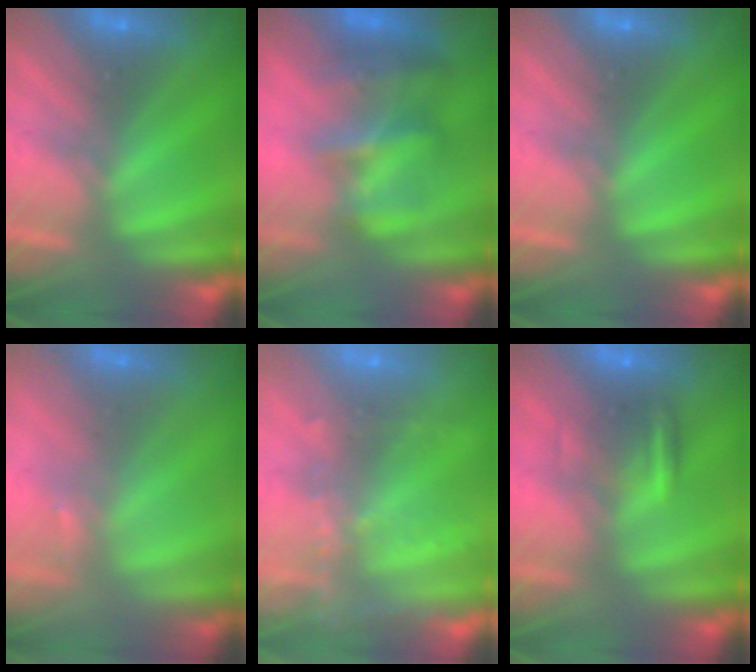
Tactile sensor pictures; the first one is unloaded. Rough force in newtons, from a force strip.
{"total": 4.7}
{"total": 0.0}
{"total": 1.6}
{"total": 6.6}
{"total": 6.4}